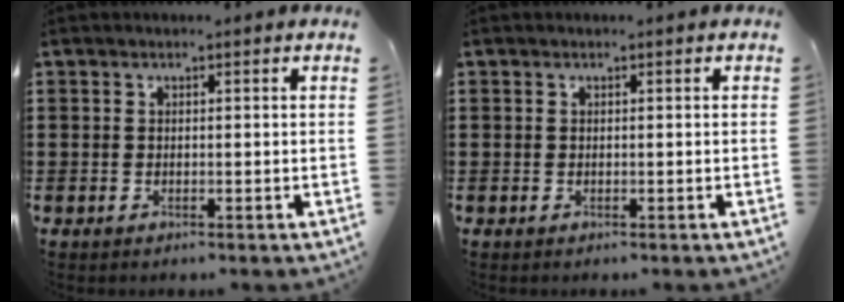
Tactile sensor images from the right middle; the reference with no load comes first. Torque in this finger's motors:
{"motor_torque": [0.00, 0.00, 0.00, 0.00]}